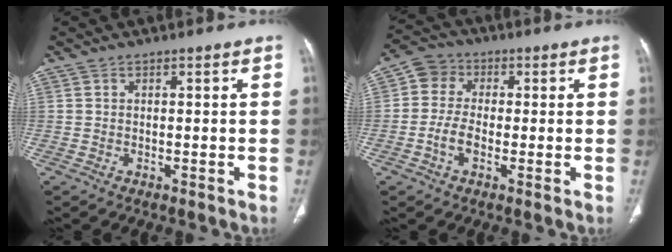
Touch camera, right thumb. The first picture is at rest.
{"total": 6.5, "force": [-1.2, 5.0, 3.9], "torque": [-0.072, 0.019, -0.035]}